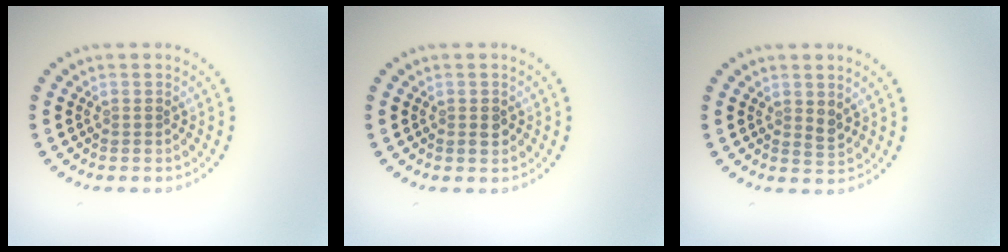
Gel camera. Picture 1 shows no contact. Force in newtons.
{"total": 1.3, "press": 1.2, "slide": 0.4}
{"total": 1.1, "press": 1.0, "slide": 0.4}